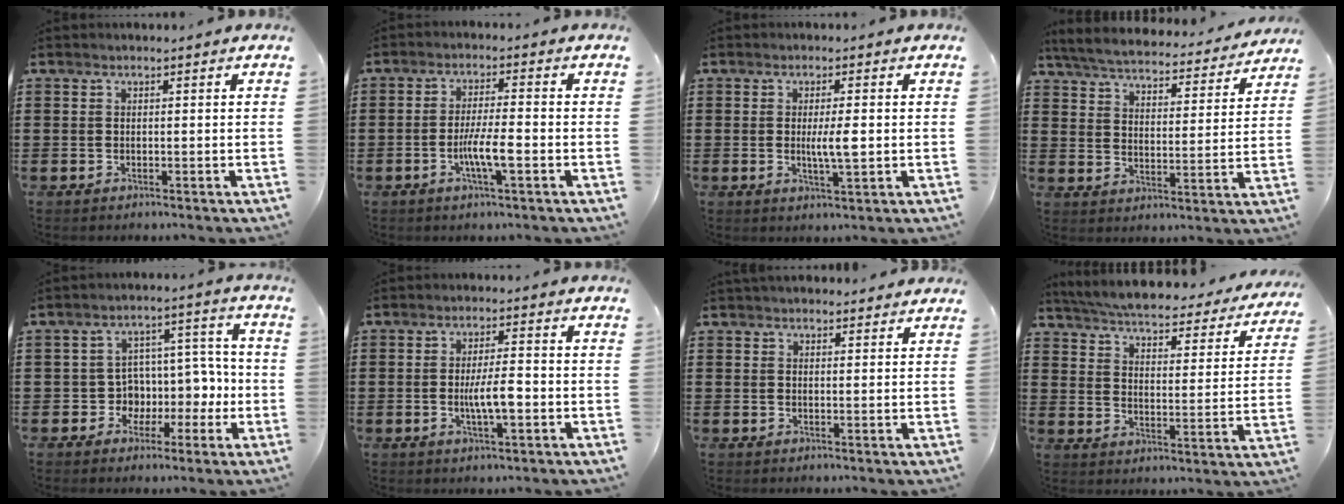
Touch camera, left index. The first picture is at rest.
{"total": 5.4, "force": [-1.7, 0.8, 5.1], "torque": [-0.100, -0.002, -0.035]}
{"total": 4.0, "force": [0.0, 0.7, 4.0], "torque": [-0.078, -0.006, -0.004]}
{"total": 5.0, "force": [4.9, 0.1, 1.0], "torque": [-0.045, -0.037, 0.081]}
{"total": 6.3, "force": [-0.7, 6.0, 2.0], "torque": [-0.054, -0.003, -0.008]}
{"total": 5.2, "force": [-1.0, 1.3, 4.9], "torque": [-0.099, 0.000, -0.023]}
{"total": 2.1, "force": [2.0, 0.8, 0.0], "torque": [-0.006, 0.002, 0.038]}
{"total": 4.9, "force": [4.7, -0.2, 1.5], "torque": [-0.055, -0.039, 0.074]}